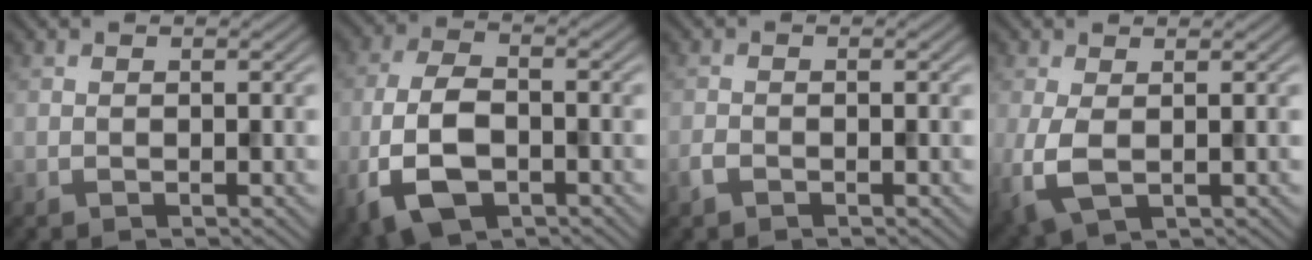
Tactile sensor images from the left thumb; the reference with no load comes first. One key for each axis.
{"total": 9.3, "fx": -3.3, "fy": 4.9, "fz": 7.2, "tx": -0.169, "ty": -0.010, "tz": -0.074}
{"total": 1.1, "fx": -0.8, "fy": 0.5, "fz": 0.6, "tx": -0.013, "ty": 0.001, "tz": -0.018}
{"total": 4.2, "fx": -0.1, "fy": 2.1, "fz": 3.6, "tx": -0.099, "ty": -0.005, "tz": -0.004}